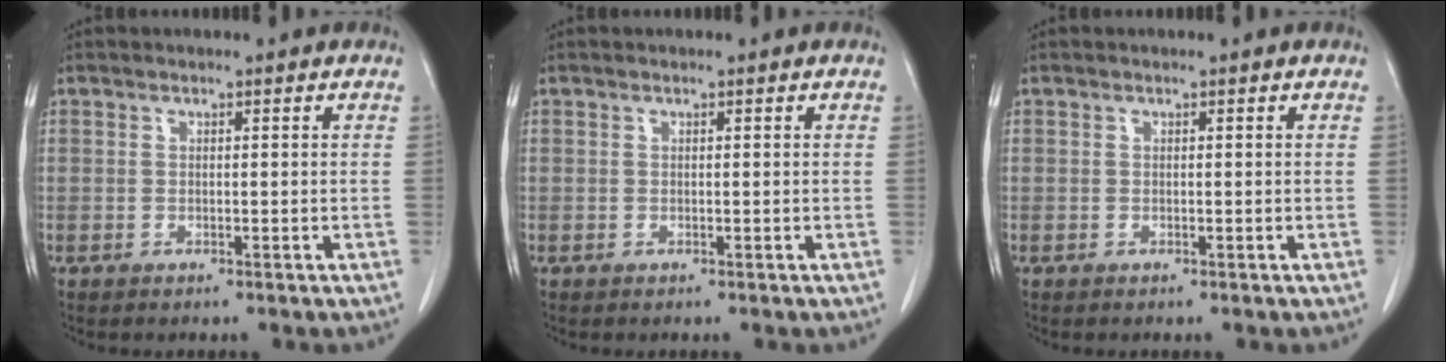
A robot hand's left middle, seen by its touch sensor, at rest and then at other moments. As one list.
[{"total": 0.0}, {"total": 0.0}]